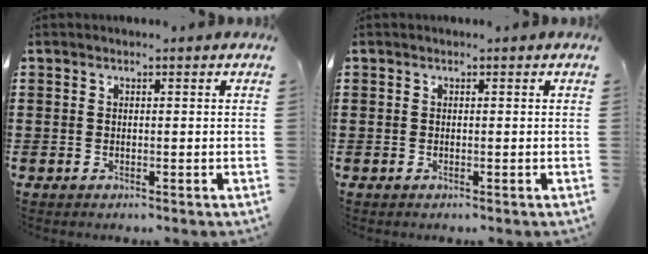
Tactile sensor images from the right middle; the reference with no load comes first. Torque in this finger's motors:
{"motor_torque": [-0.53, -0.20, -0.02, 0.01]}